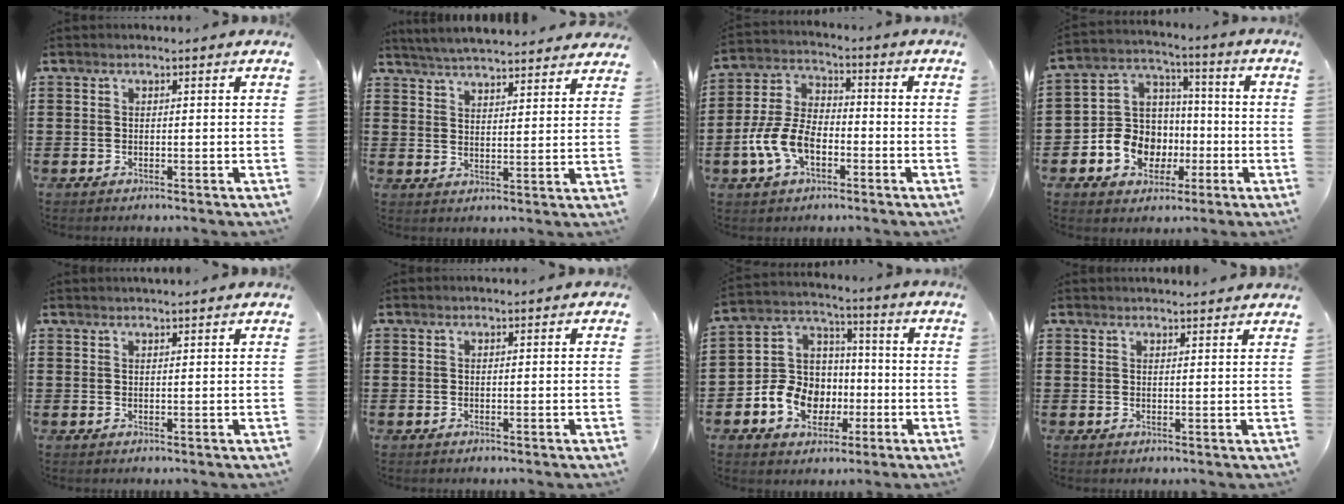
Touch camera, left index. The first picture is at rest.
{"total": 5.0, "force": [4.9, -0.3, 0.6], "torque": [-0.030, -0.024, 0.089]}
{"total": 8.8, "force": [-3.6, 5.1, 6.2], "torque": [-0.152, 0.004, -0.074]}
{"total": 9.6, "force": [-2.9, 8.7, 2.9], "torque": [-0.096, 0.019, -0.051]}
{"total": 0.9, "force": [0.9, -0.1, 0.2], "torque": [-0.006, -0.003, 0.017]}
{"total": 0.0}
{"total": 10.5, "force": [-3.7, 8.7, 4.4], "torque": [-0.129, 0.023, -0.070]}
{"total": 1.6, "force": [1.6, 0.1, 0.2], "torque": [-0.008, 0.002, 0.032]}